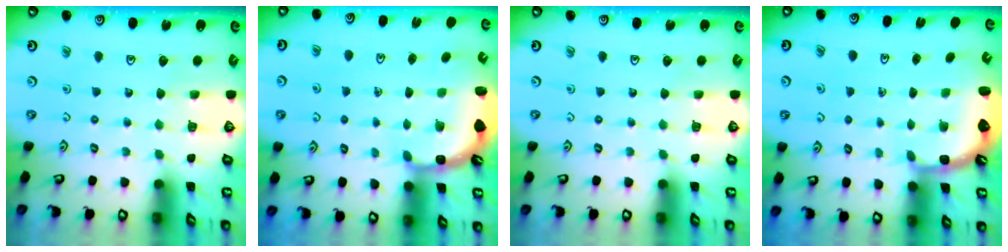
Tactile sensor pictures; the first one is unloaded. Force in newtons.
{"total": 3.1, "press": 2.8, "slide": 1.4}
{"total": 0.0}
{"total": 2.5, "press": 2.1, "slide": 1.4}